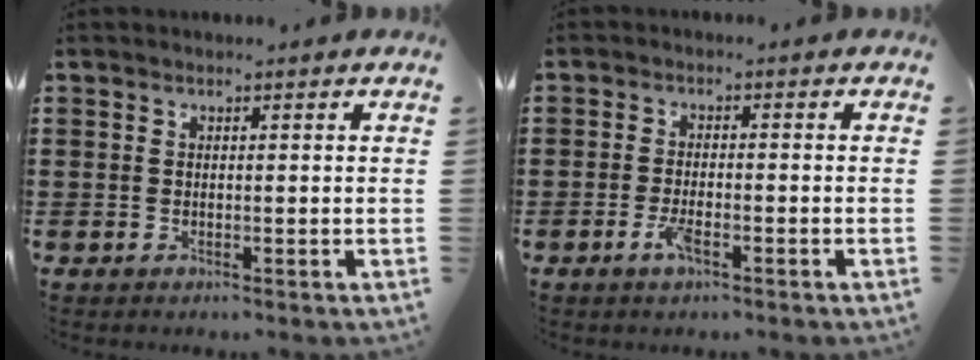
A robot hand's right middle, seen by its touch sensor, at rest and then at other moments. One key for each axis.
{"total": 3.3, "fx": -1.6, "fy": 0.8, "fz": 2.7, "tx": -0.059, "ty": -0.003, "tz": -0.033}